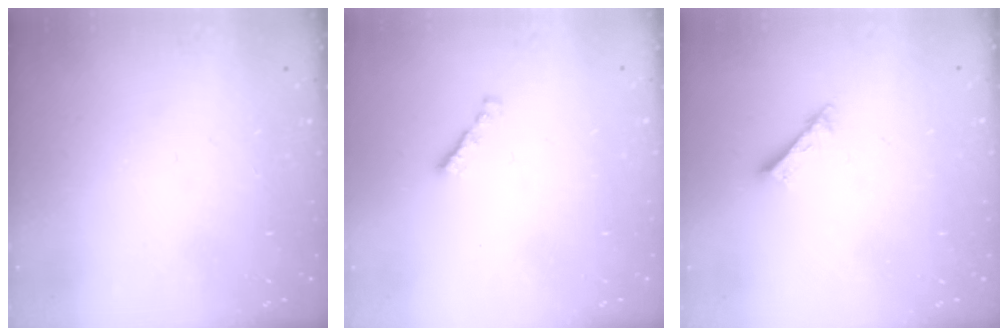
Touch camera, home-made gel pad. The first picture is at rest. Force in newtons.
{"total": 1.0, "press": 0.8, "slide": 0.5}
{"total": 2.5, "press": 2.5, "slide": 0.1}